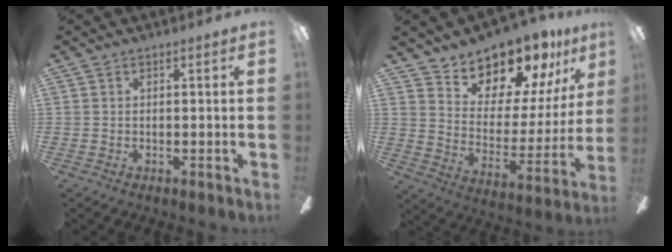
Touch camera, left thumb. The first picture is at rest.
{"total": 14.3, "force": [13.0, 5.3, 2.7], "torque": [-0.062, -0.117, 0.235]}